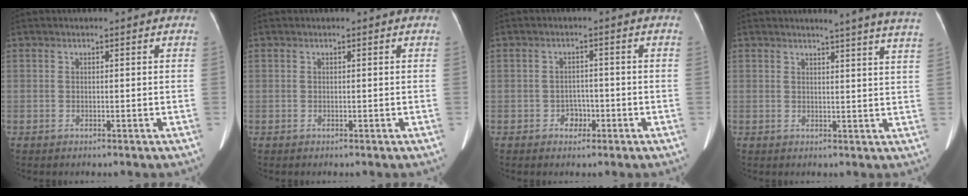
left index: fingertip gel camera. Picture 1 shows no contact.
{"total": 0.0}
{"total": 2.3, "force": [-1.3, 1.7, 0.9], "torque": [-0.011, 0.004, -0.019]}
{"total": 11.7, "force": [10.7, -1.2, 4.6], "torque": [-0.054, -0.056, 0.102]}